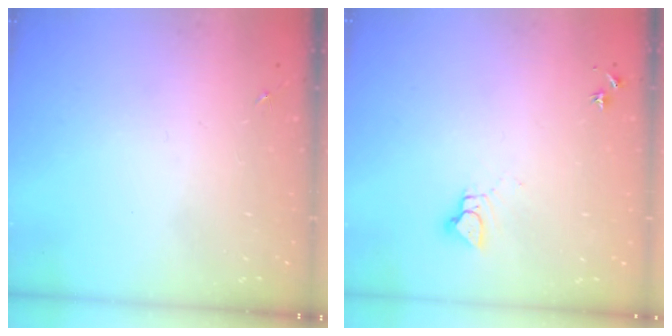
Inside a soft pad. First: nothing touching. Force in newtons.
{"total": 4.4, "press": 4.3, "slide": 0.4}